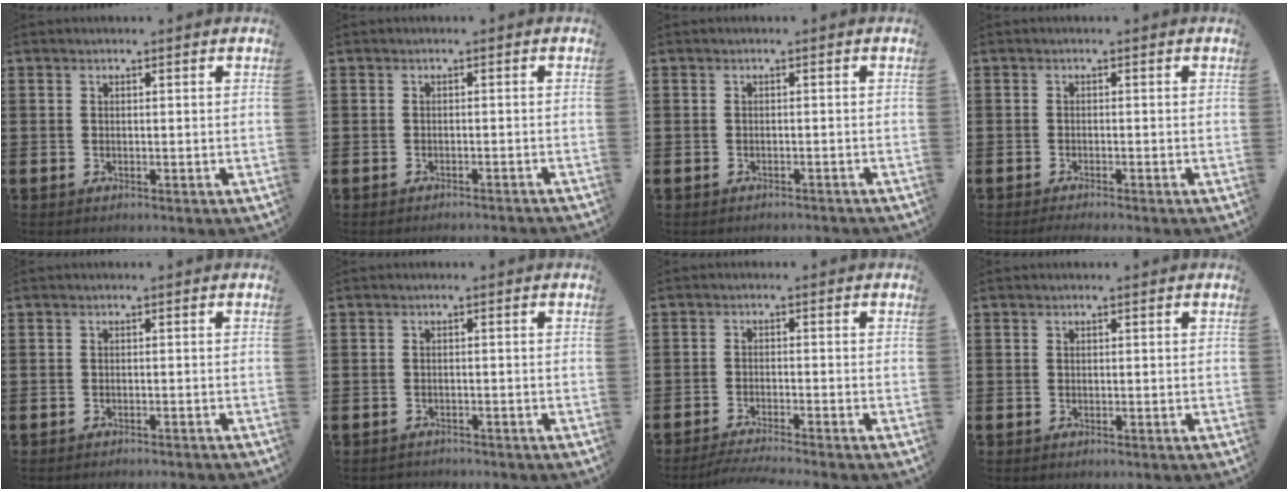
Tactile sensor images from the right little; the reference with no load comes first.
{"total": 0.8, "force": [-0.8, -0.2, 0.0], "torque": [0.001, 0.001, -0.017]}
{"total": 0.6, "force": [-0.6, 0.0, 0.0], "torque": [0.000, -0.001, -0.013]}
{"total": 0.9, "force": [-0.7, -0.1, 0.5], "torque": [-0.008, -0.003, -0.013]}
{"total": 0.6, "force": [-0.6, -0.1, 0.0], "torque": [0.001, -0.001, -0.013]}
{"total": 0.8, "force": [-0.8, 0.1, -0.1], "torque": [-0.002, 0.000, -0.016]}
{"total": 2.2, "force": [-1.9, -0.1, 1.1], "torque": [-0.017, 0.000, -0.036]}
{"total": 0.0}